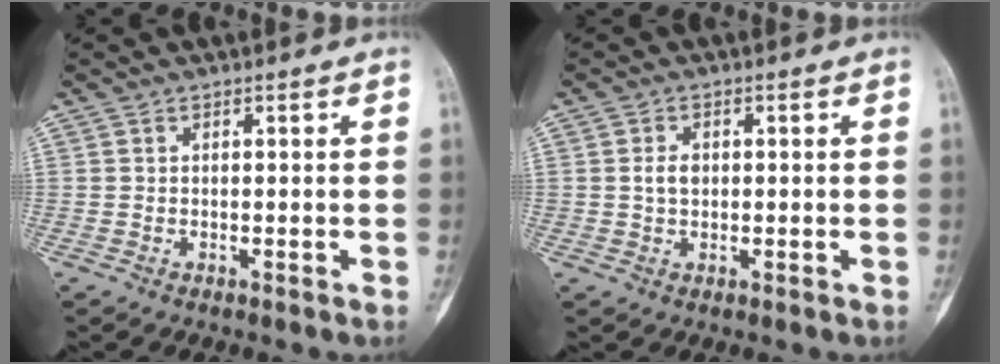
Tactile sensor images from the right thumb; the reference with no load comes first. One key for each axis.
{"total": 2.5, "fx": 0.2, "fy": 1.8, "fz": 1.7, "tx": -0.027, "ty": 0.004, "tz": 0.004}